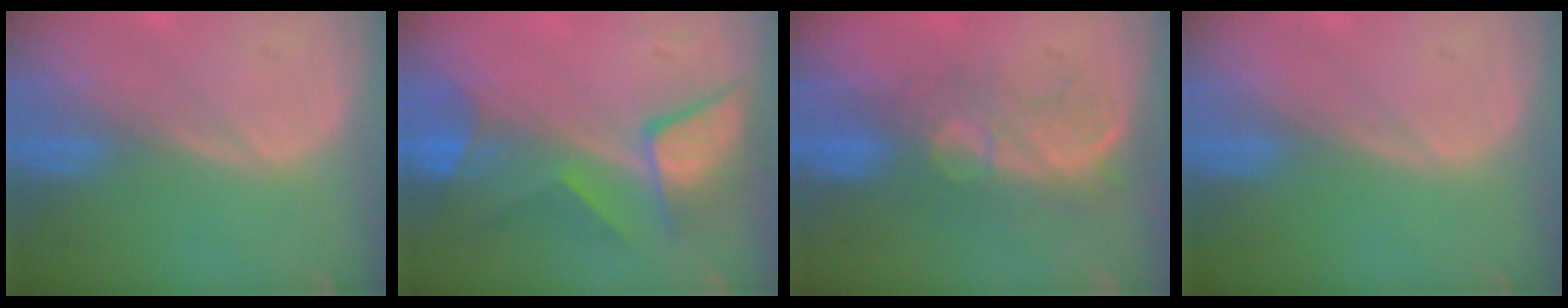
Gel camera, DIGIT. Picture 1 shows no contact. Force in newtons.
{"total": 7.7, "press": 7.7, "slide": 0.7}
{"total": 7.7, "press": 7.4, "slide": 2.0}
{"total": 0.0}